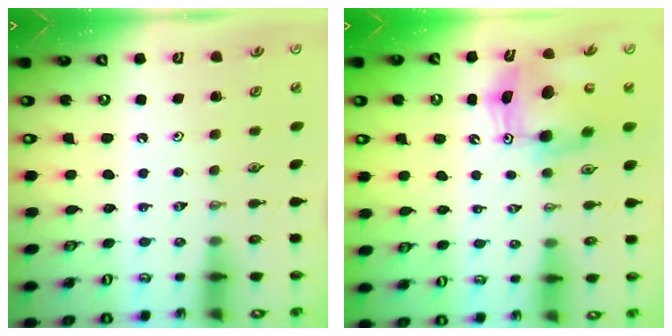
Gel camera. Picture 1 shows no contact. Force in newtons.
{"total": 9.3, "press": 9.1, "slide": 2.0}